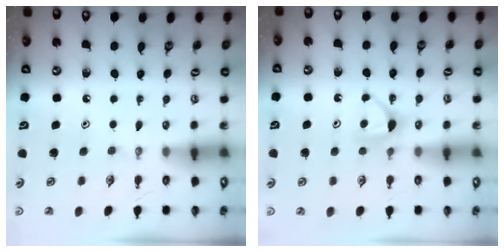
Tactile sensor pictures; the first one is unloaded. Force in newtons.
{"total": 5.3, "press": 5.3, "slide": 0.8}